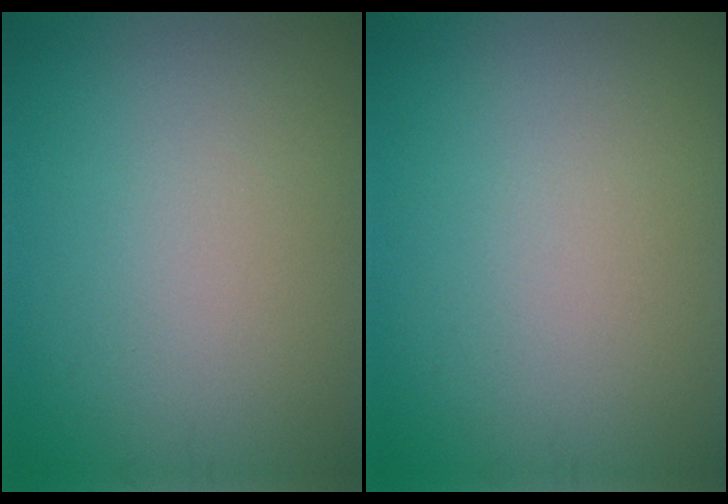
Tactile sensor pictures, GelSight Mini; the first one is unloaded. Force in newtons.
{"total": 0.0}